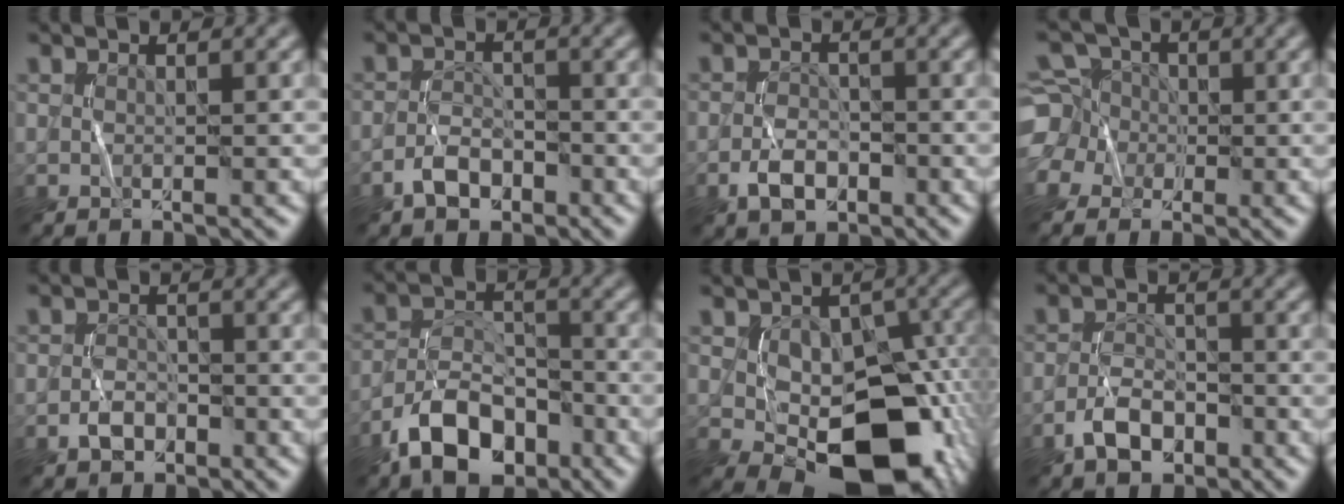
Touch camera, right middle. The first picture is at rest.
{"total": 2.7, "force": [-1.9, 1.5, 1.1], "torque": [-0.018, 0.010, -0.040]}
{"total": 2.7, "force": [-1.5, 1.6, 1.4], "torque": [-0.025, 0.006, -0.031]}
{"total": 7.1, "force": [-1.9, 6.5, 2.2], "torque": [-0.049, 0.025, -0.075]}
{"total": 1.9, "force": [-1.2, 1.3, 0.6], "torque": [-0.009, 0.009, -0.024]}
{"total": 7.3, "force": [-4.7, 4.0, 3.8], "torque": [-0.061, 0.008, -0.094]}
{"total": 12.9, "force": [-3.9, 7.7, 9.7], "torque": [-0.139, -0.010, -0.054]}
{"total": 3.3, "force": [-2.2, 1.9, 1.7], "torque": [-0.027, 0.008, -0.044]}